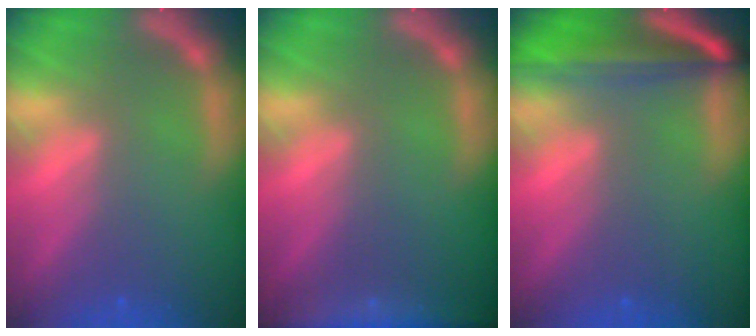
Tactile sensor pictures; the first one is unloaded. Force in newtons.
{"total": 6.5}
{"total": 8.1}